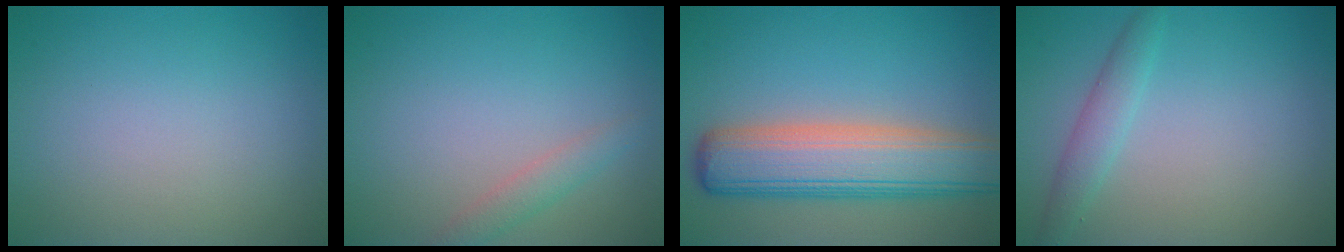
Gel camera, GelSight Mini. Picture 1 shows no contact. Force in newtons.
{"total": 1.6, "press": 1.6, "slide": 0.2}
{"total": 8.6, "press": 8.6, "slide": 0.7}
{"total": 2.0, "press": 2.0, "slide": 0.3}